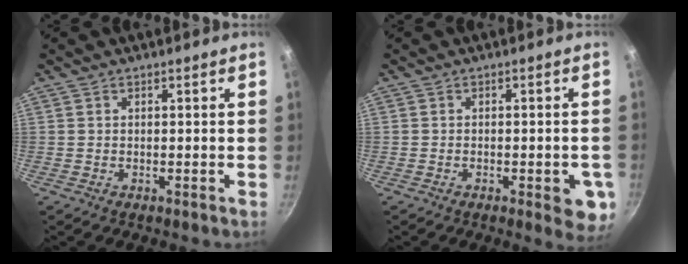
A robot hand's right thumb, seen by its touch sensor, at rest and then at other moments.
{"total": 6.7, "force": [-2.2, 2.4, 5.9], "torque": [-0.051, 0.002, -0.026]}